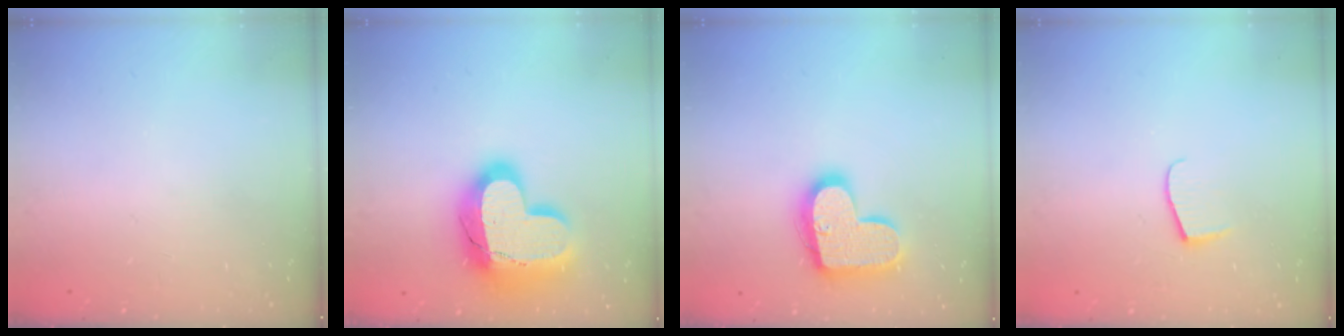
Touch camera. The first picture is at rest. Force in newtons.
{"total": 20.9, "press": 20.9, "slide": 1.8}
{"total": 17.1, "press": 17.1, "slide": 1.0}
{"total": 5.9, "press": 5.9, "slide": 0.4}